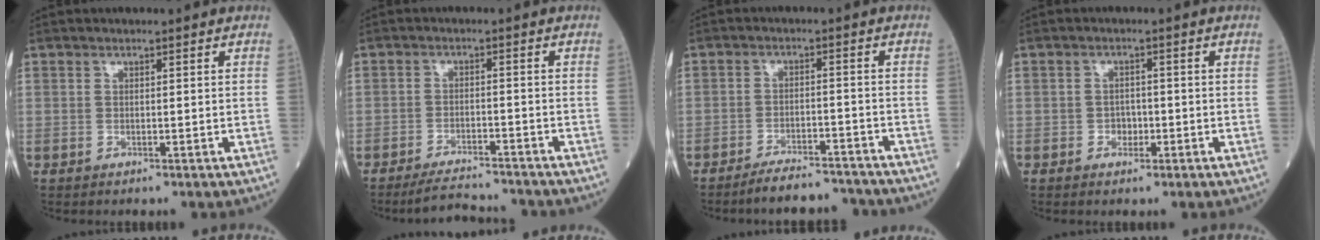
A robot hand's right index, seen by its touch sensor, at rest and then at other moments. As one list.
[{"total": 6.5, "force": [-6.3, 0.2, 1.5], "torque": [-0.028, -0.009, -0.102]}, {"total": 7.6, "force": [-7.2, 1.2, 2.0], "torque": [-0.026, 0.001, -0.113]}, {"total": 1.9, "force": [-0.7, 1.5, 0.9], "torque": [-0.003, 0.007, -0.008]}]